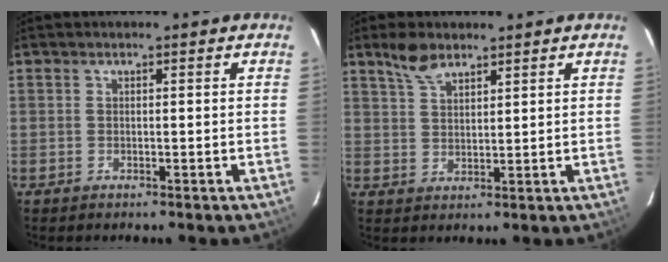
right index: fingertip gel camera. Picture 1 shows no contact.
{"total": 5.1, "force": [3.9, 2.1, 2.5], "torque": [-0.047, 0.008, 0.077]}